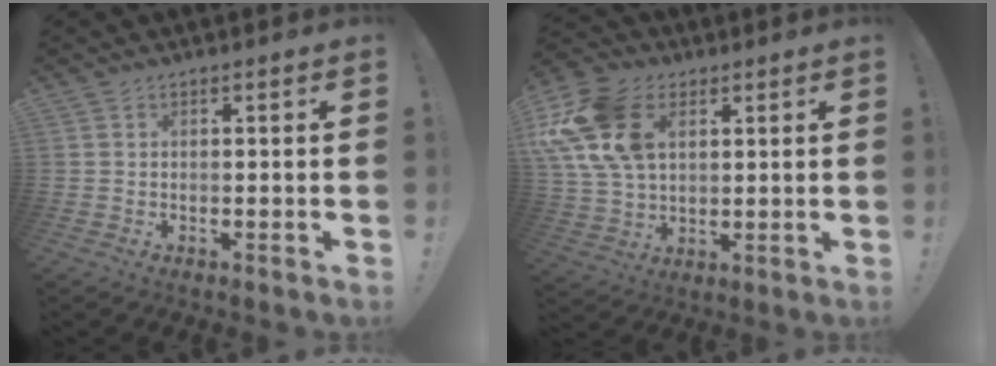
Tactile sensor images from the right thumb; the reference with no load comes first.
{"total": 19.4, "force": [6.6, 13.3, 12.6], "torque": [-0.249, -0.022, 0.121]}